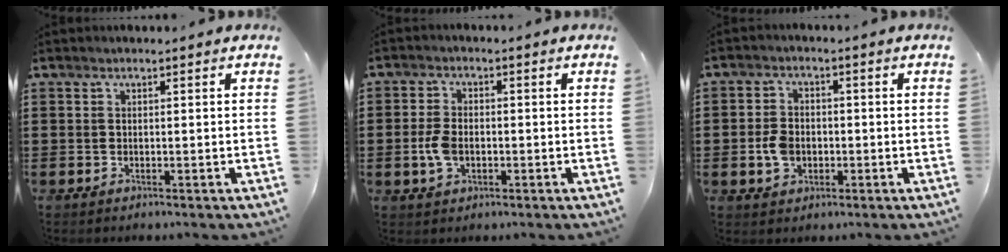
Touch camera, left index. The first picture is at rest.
{"total": 4.5, "force": [-0.8, 2.7, 3.5], "torque": [-0.092, -0.006, -0.021]}
{"total": 4.2, "force": [-0.9, 3.1, 2.7], "torque": [-0.068, 0.001, -0.020]}